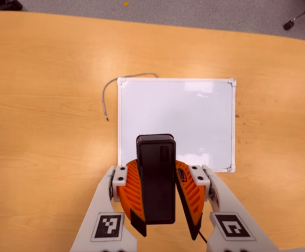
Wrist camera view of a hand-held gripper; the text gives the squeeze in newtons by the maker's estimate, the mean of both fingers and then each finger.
{"total": 10.0, "left": 10.0, "right": 10.0}